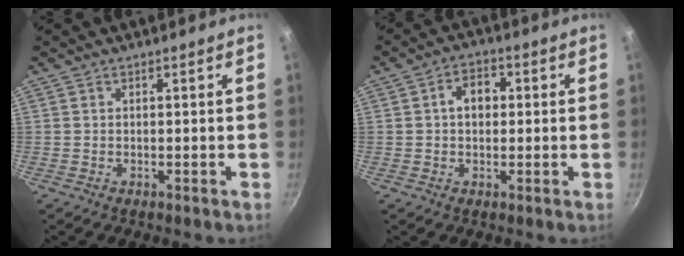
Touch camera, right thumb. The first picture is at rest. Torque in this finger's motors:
{"motor_torque": [-0.63, 0.82, 0.65, -0.11, 0.01]}